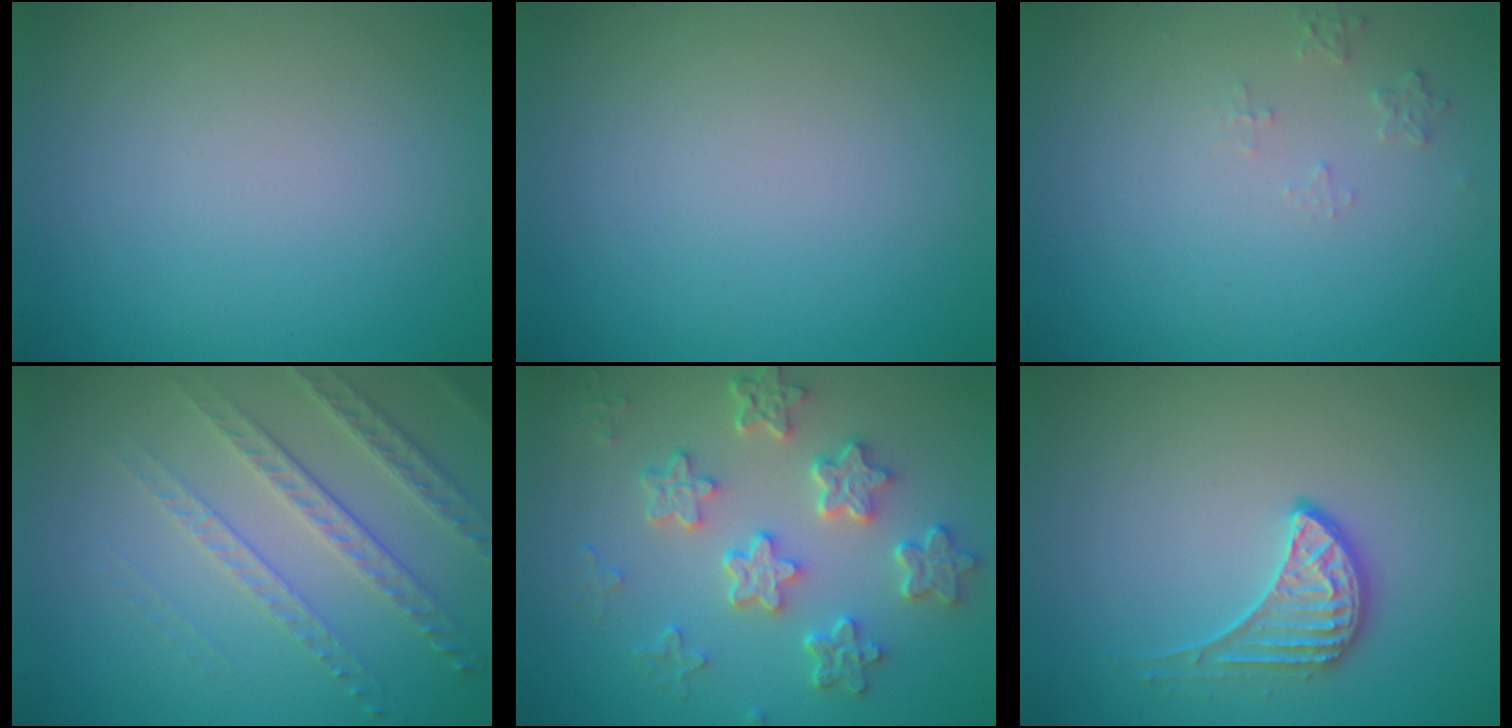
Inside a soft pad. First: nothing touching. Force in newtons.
{"total": 0.0}
{"total": 1.1, "press": 1.1, "slide": 0.2}
{"total": 3.6, "press": 3.2, "slide": 1.6}
{"total": 5.9, "press": 4.6, "slide": 3.7}
{"total": 2.3, "press": 1.7, "slide": 1.5}